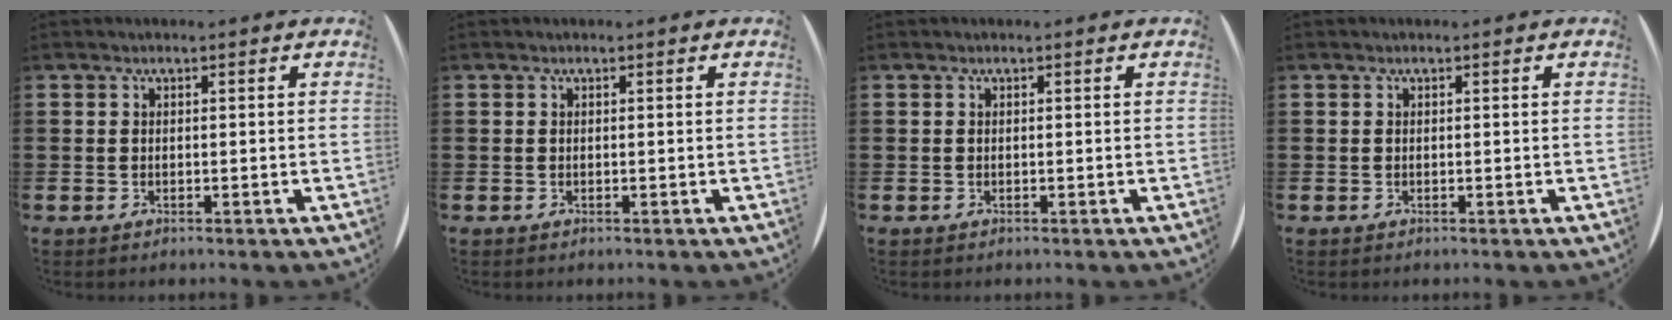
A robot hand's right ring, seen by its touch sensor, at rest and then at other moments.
{"total": 0.0}
{"total": 0.0}
{"total": 0.0}